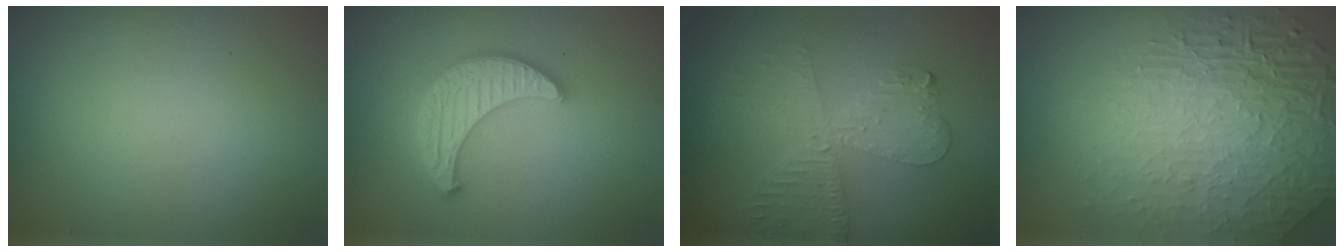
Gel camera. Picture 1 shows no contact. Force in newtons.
{"total": 4.1, "press": 3.7, "slide": 1.8}
{"total": 4.1, "press": 3.6, "slide": 2.1}
{"total": 8.8, "press": 6.0, "slide": 6.4}